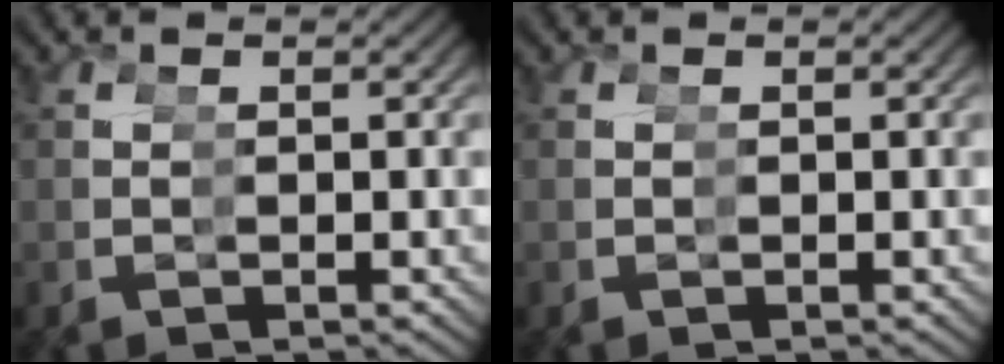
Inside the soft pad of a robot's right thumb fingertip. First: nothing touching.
{"total": 0.0}